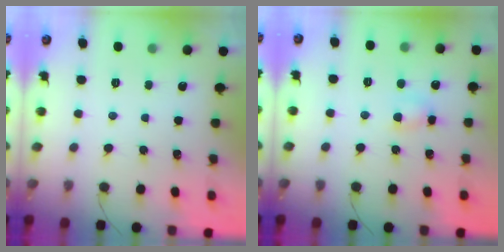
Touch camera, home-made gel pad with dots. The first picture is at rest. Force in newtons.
{"total": 3.9, "press": 3.7, "slide": 1.2}